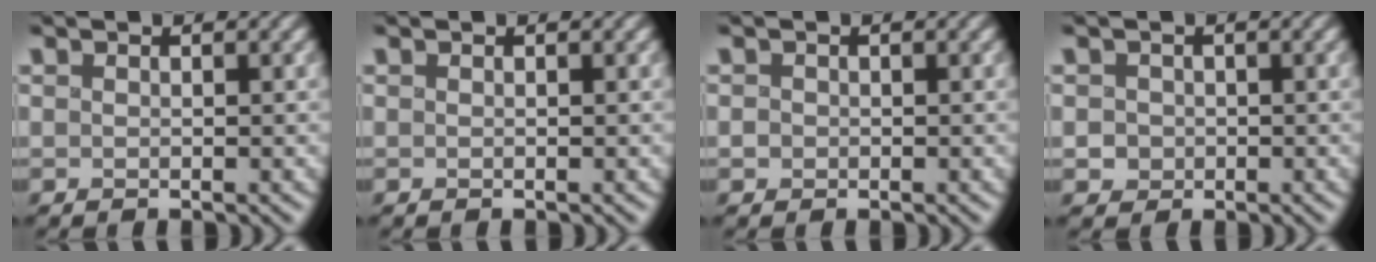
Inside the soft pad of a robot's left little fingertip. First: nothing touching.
{"total": 0.0}
{"total": 0.7, "force": [-0.3, 0.6, 0.0], "torque": [0.002, -0.001, -0.002]}
{"total": 1.4, "force": [-0.4, 1.3, 0.2], "torque": [-0.006, -0.004, -0.006]}